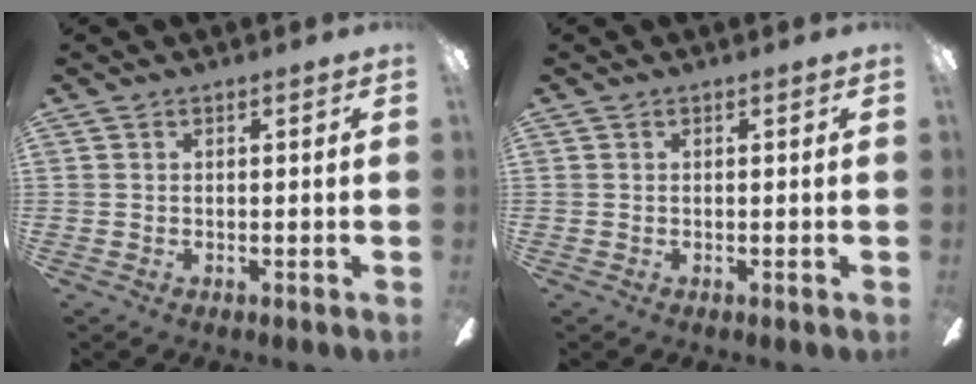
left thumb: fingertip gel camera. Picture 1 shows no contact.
{"total": 0.0}